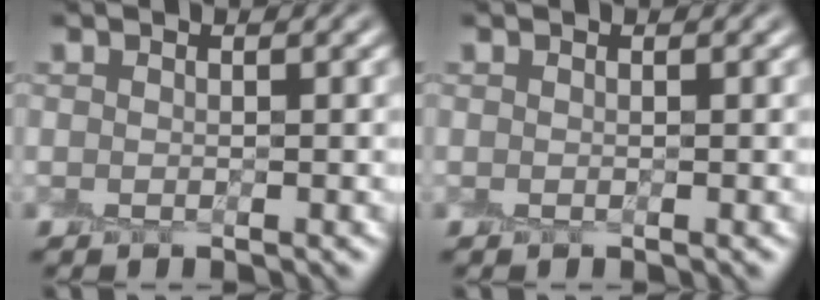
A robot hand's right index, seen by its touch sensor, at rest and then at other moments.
{"total": 0.0}